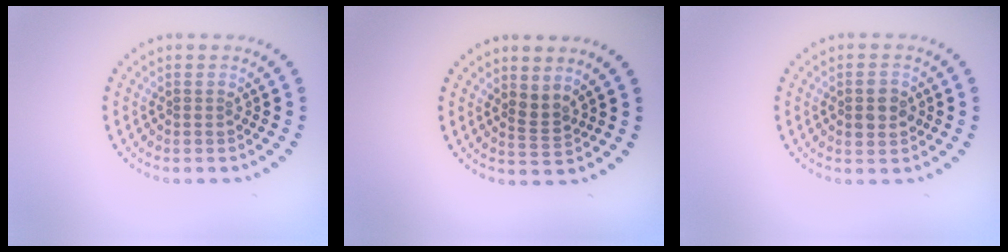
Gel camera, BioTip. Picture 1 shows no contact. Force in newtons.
{"total": 1.8, "press": 1.3, "slide": 1.2}
{"total": 2.3, "press": 2.3, "slide": 0.1}